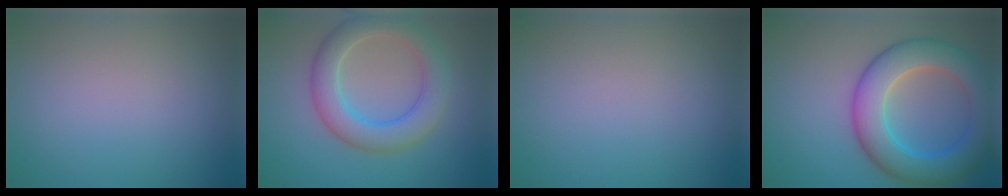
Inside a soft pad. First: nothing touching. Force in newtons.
{"total": 5.4, "press": 5.4, "slide": 0.2}
{"total": 0.0}
{"total": 8.1, "press": 8.1, "slide": 0.4}